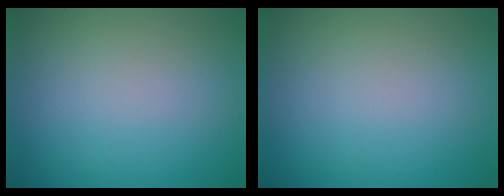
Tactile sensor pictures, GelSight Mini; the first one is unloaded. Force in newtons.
{"total": 0.0}